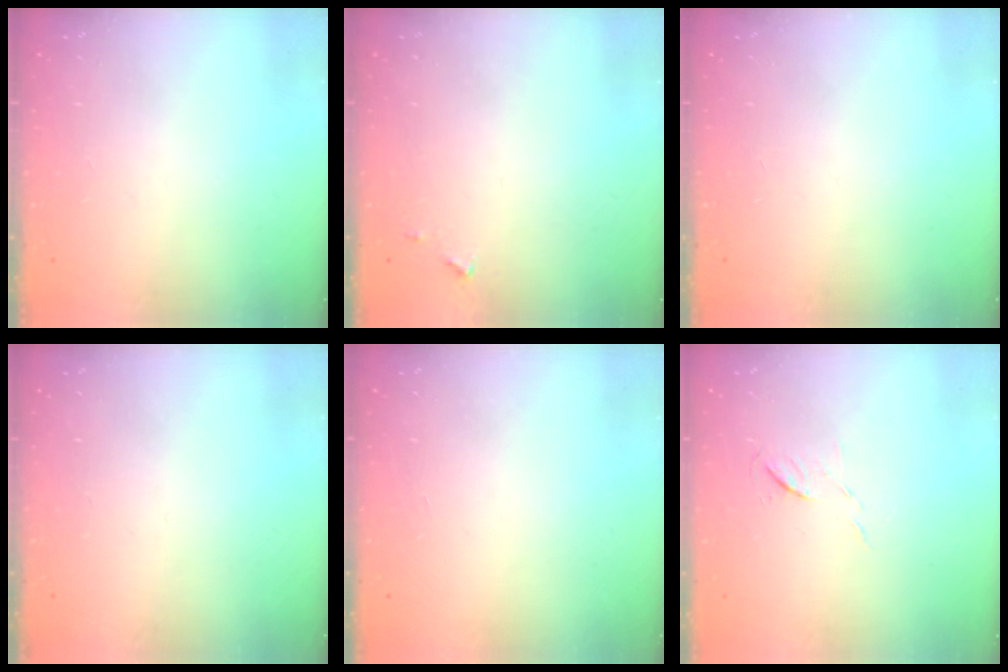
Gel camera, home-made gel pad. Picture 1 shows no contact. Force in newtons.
{"total": 4.3, "press": 4.2, "slide": 0.5}
{"total": 0.0}
{"total": 0.0}
{"total": 1.7, "press": 1.7, "slide": 0.1}
{"total": 5.3, "press": 5.3, "slide": 0.5}